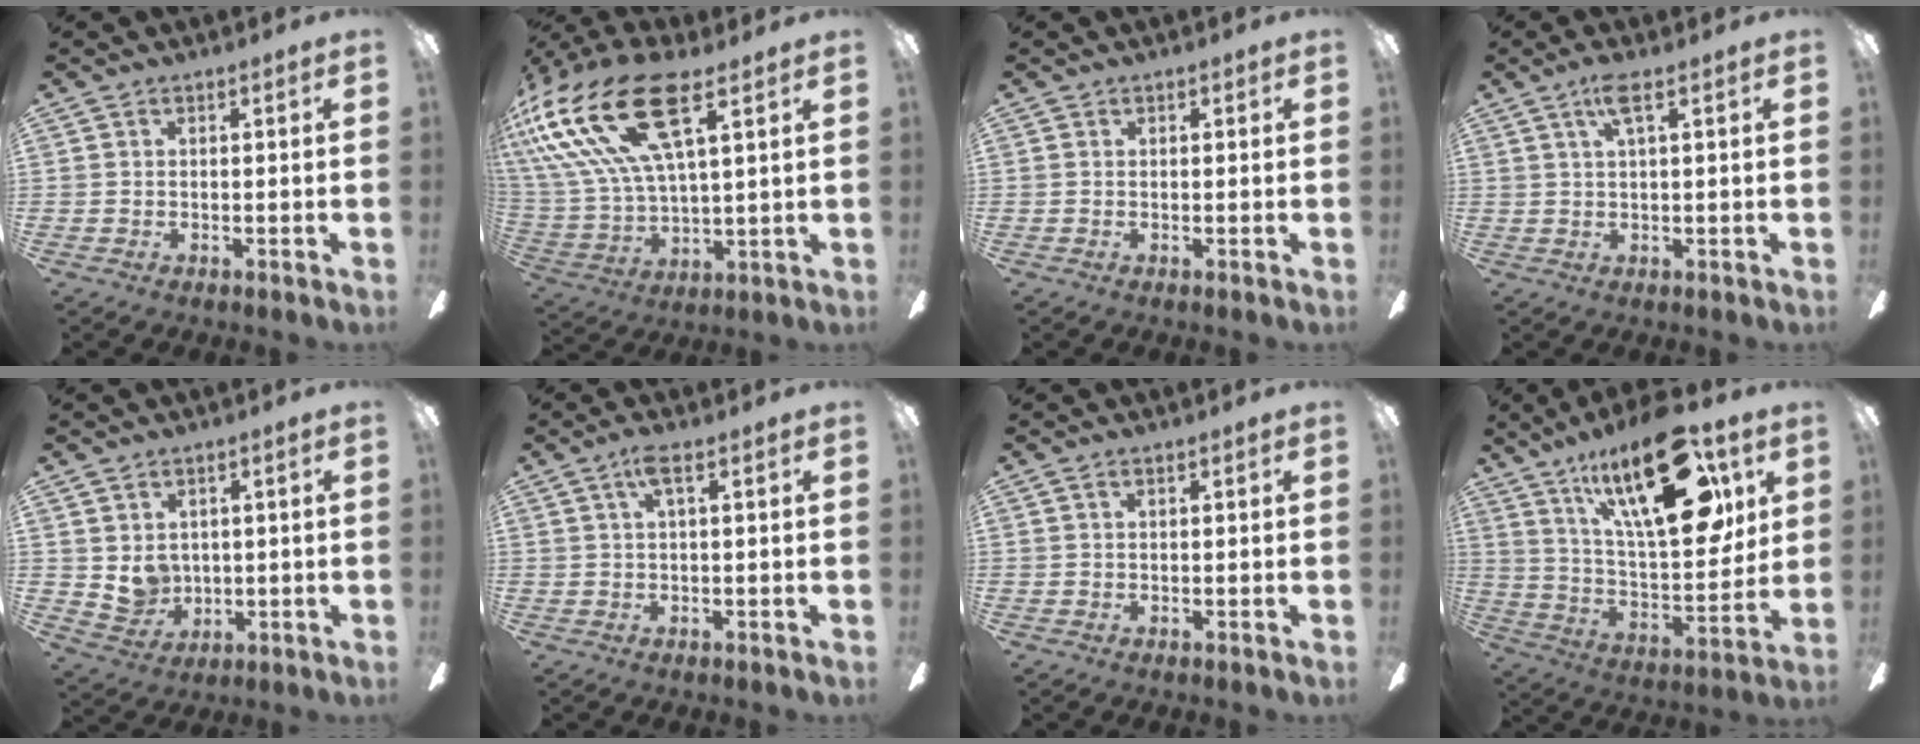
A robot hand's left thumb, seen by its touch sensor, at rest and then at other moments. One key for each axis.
{"total": 24.7, "fx": 12.6, "fy": 10.0, "fz": 18.8, "tx": -0.390, "ty": -0.053, "tz": 0.219}
{"total": 0.0}
{"total": 4.7, "fx": 2.2, "fy": 0.8, "fz": 4.1, "tx": -0.081, "ty": 0.004, "tz": 0.034}
{"total": 5.7, "fx": 2.5, "fy": 4.8, "fz": 1.7, "tx": -0.040, "ty": -0.012, "tz": 0.052}
{"total": 3.8, "fx": 1.5, "fy": 0.8, "fz": 3.4, "tx": -0.076, "ty": 0.007, "tz": 0.023}
{"total": 0.9, "fx": 0.4, "fy": 0.2, "fz": 0.8, "tx": -0.017, "ty": 0.002, "tz": 0.007}
{"total": 27.8, "fx": 14.5, "fy": 11.0, "fz": 21.0, "tx": -0.342, "ty": -0.069, "tz": 0.239}